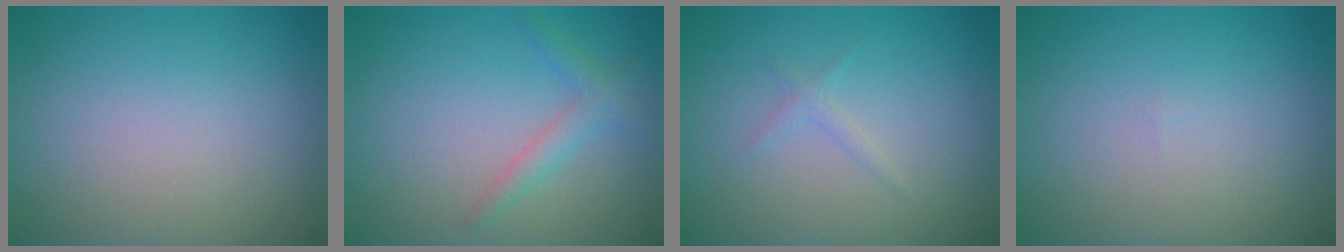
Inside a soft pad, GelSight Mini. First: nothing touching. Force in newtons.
{"total": 1.9, "press": 1.9, "slide": 0.0}
{"total": 0.9, "press": 0.9, "slide": 0.0}
{"total": 0.0}